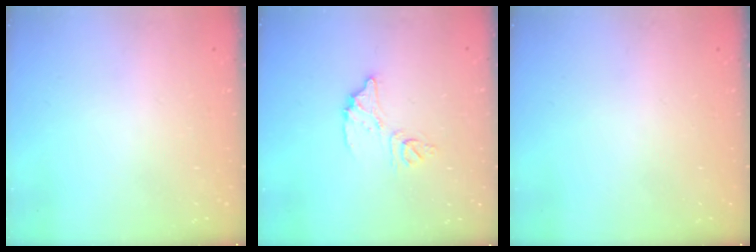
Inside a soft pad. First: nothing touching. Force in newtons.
{"total": 9.1, "press": 9.1, "slide": 0.7}
{"total": 0.0}